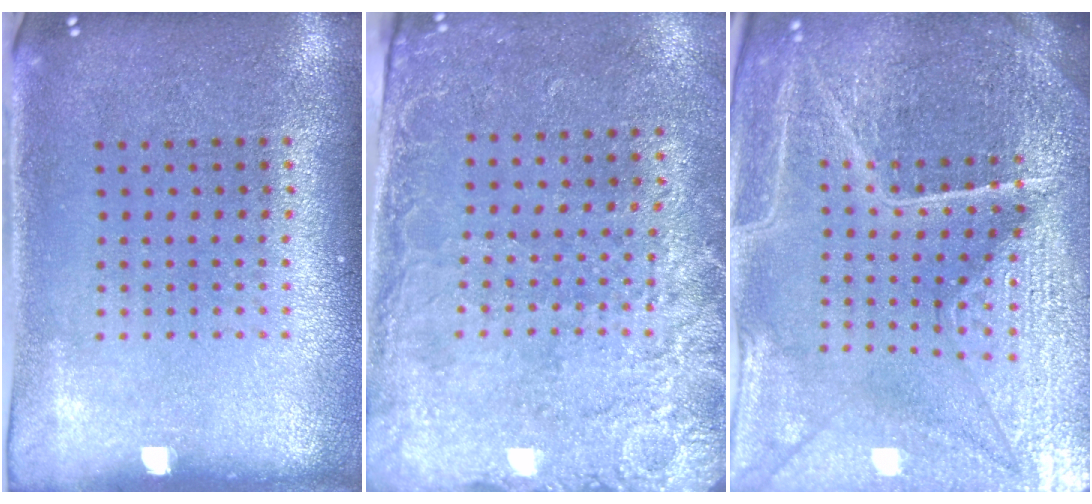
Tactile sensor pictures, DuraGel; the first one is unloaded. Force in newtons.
{"total": 2.7, "press": 2.2, "slide": 1.5}
{"total": 5.8, "press": 5.3, "slide": 2.4}